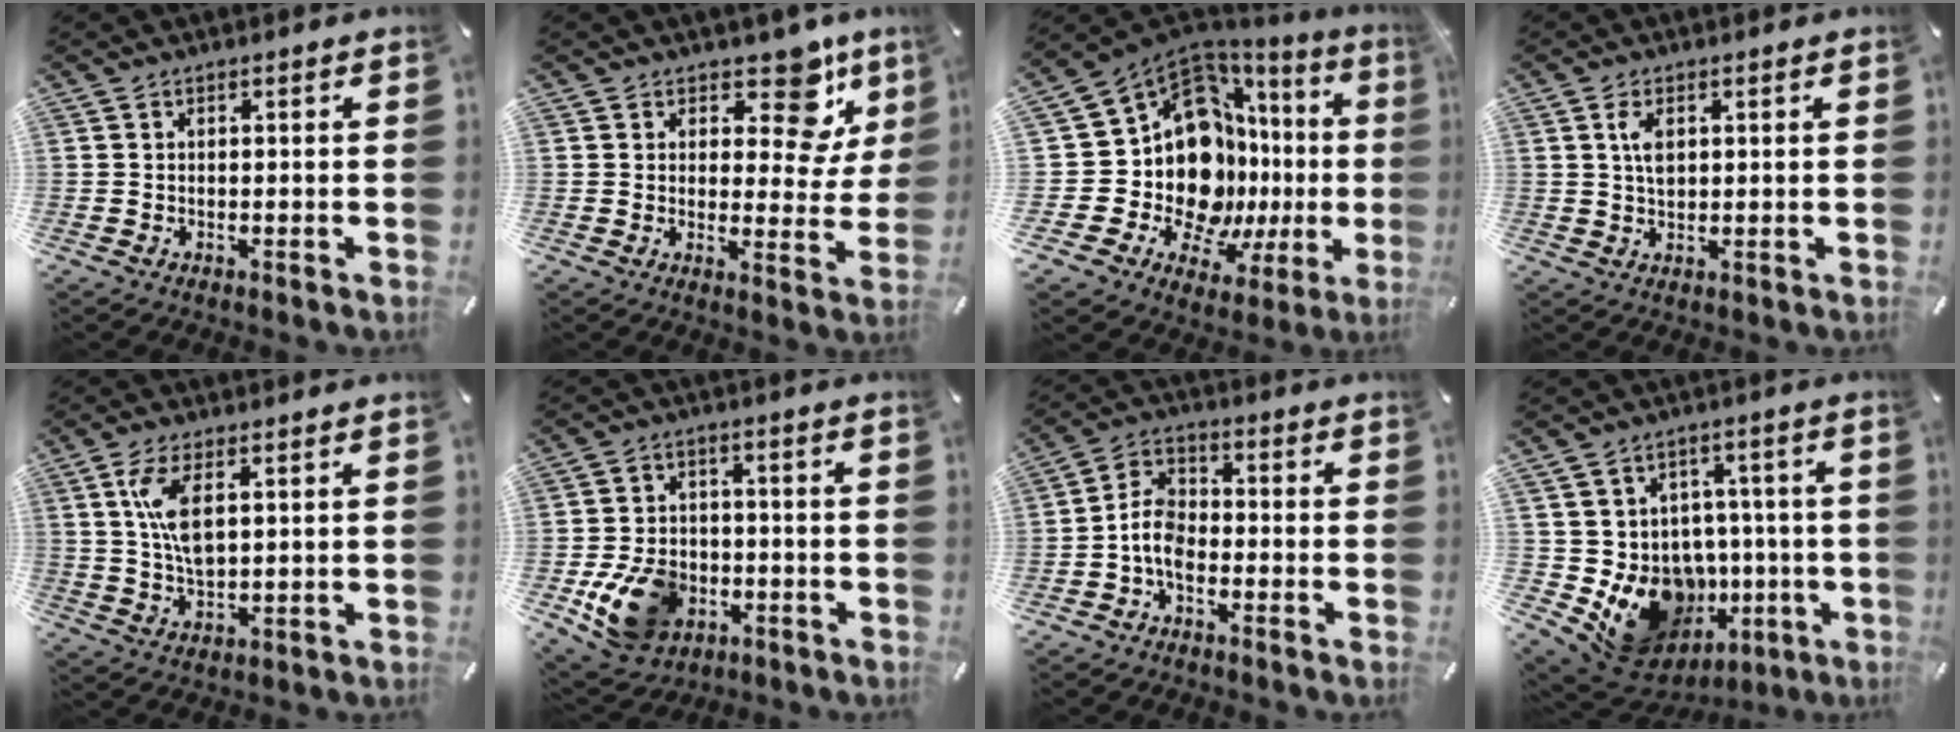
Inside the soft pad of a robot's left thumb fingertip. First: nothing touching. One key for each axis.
{"total": 11.7, "fx": 7.4, "fy": 5.7, "fz": 7.1, "tx": -0.081, "ty": -0.057, "tz": 0.125}
{"total": 22.6, "fx": 0.7, "fy": 16.0, "fz": 15.9, "tx": -0.290, "ty": -0.071, "tz": 0.046}
{"total": 4.0, "fx": 1.2, "fy": 2.2, "fz": 3.1, "tx": -0.068, "ty": 0.000, "tz": 0.016}
{"total": 8.3, "fx": 2.6, "fy": 3.8, "fz": 6.9, "tx": -0.147, "ty": -0.003, "tz": 0.042}
{"total": 12.8, "fx": -4.3, "fy": 9.8, "fz": 7.1, "tx": -0.151, "ty": 0.023, "tz": -0.071}
{"total": 7.2, "fx": -3.1, "fy": 4.4, "fz": 4.7, "tx": -0.102, "ty": 0.017, "tz": -0.060}
{"total": 15.3, "fx": -4.4, "fy": 13.0, "fz": 6.8, "tx": -0.106, "ty": -0.002, "tz": -0.045}